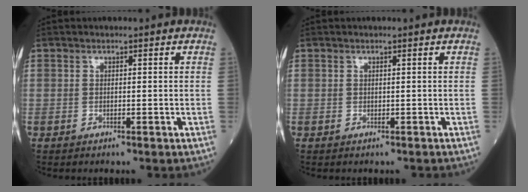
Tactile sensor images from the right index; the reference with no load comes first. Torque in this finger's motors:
{"motor_torque": [0.10, 0.01, -0.17, -0.04]}